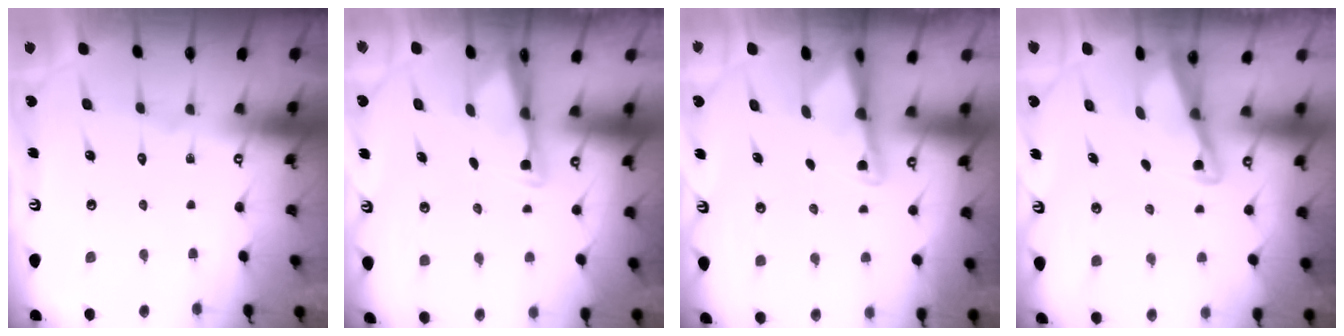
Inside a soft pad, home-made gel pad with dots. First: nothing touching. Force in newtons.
{"total": 2.9, "press": 2.9, "slide": 0.4}
{"total": 3.6, "press": 3.5, "slide": 0.5}
{"total": 3.0, "press": 3.0, "slide": 0.3}